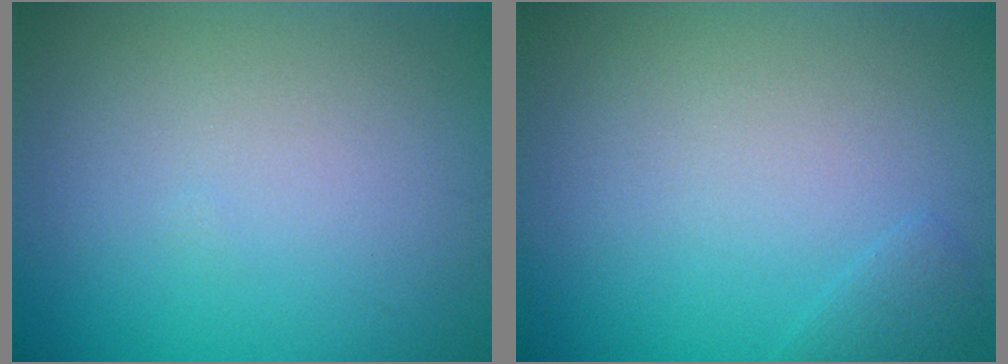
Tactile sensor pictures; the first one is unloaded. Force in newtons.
{"total": 0.9, "press": 0.9, "slide": 0.1}